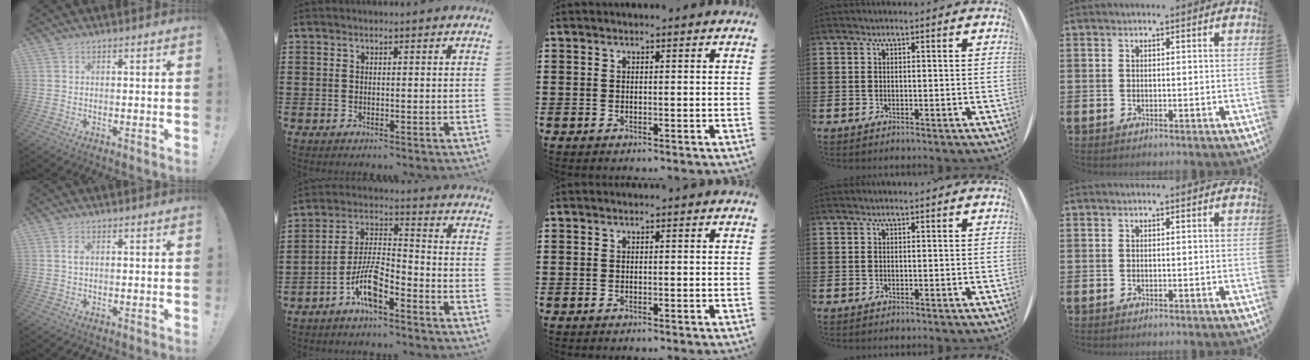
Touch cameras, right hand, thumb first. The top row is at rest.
{"thumb": {"total": 1.4, "force": [0.2, 0.9, 1.1], "torque": [-0.027, 0.006, 0.003]}, "index": {"total": 8.0, "force": [-5.1, 2.4, 5.7], "torque": [-0.133, 0.000, -0.101]}}